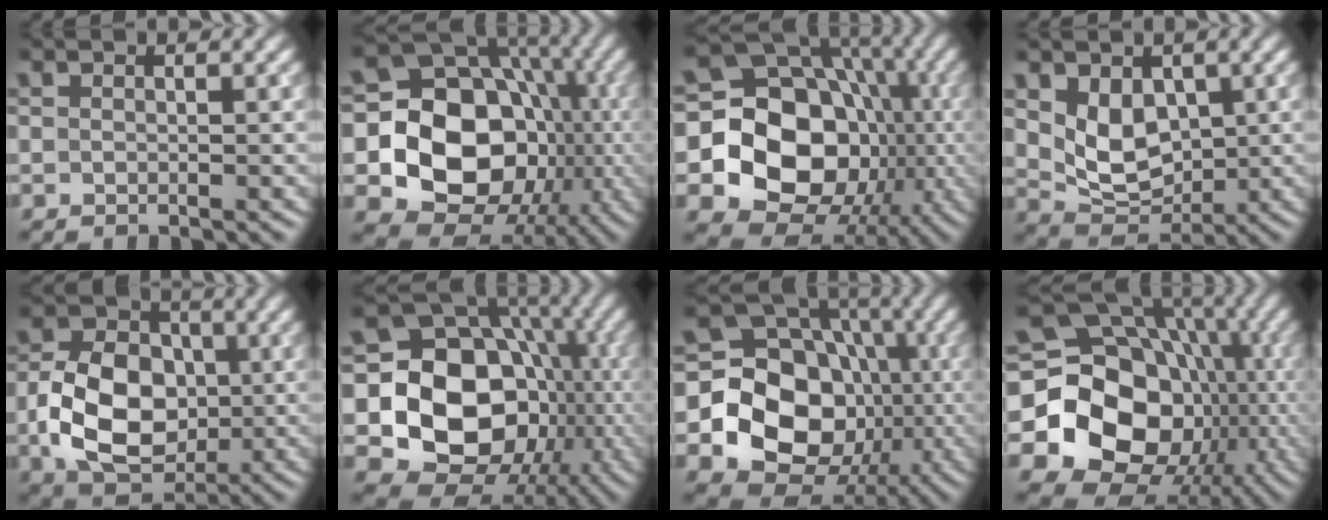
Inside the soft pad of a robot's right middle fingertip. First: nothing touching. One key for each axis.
{"total": 16.6, "fx": -2.6, "fy": 14.1, "fz": 8.4, "tx": -0.115, "ty": -0.018, "tz": -0.062}
{"total": 16.7, "fx": -2.8, "fy": 14.1, "fz": 8.6, "tx": -0.121, "ty": -0.022, "tz": -0.063}
{"total": 5.2, "fx": 1.0, "fy": 3.7, "fz": 3.4, "tx": -0.063, "ty": -0.015, "tz": 0.026}
{"total": 9.5, "fx": -1.3, "fy": 6.9, "fz": 6.4, "tx": -0.128, "ty": -0.002, "tz": -0.029}
{"total": 16.5, "fx": -2.2, "fy": 13.9, "fz": 8.5, "tx": -0.121, "ty": -0.017, "tz": -0.051}
{"total": 16.5, "fx": -3.1, "fy": 14.1, "fz": 8.0, "tx": -0.128, "ty": -0.021, "tz": -0.072}
{"total": 20.2, "fx": -2.9, "fy": 17.2, "fz": 10.3, "tx": -0.153, "ty": -0.009, "tz": -0.065}